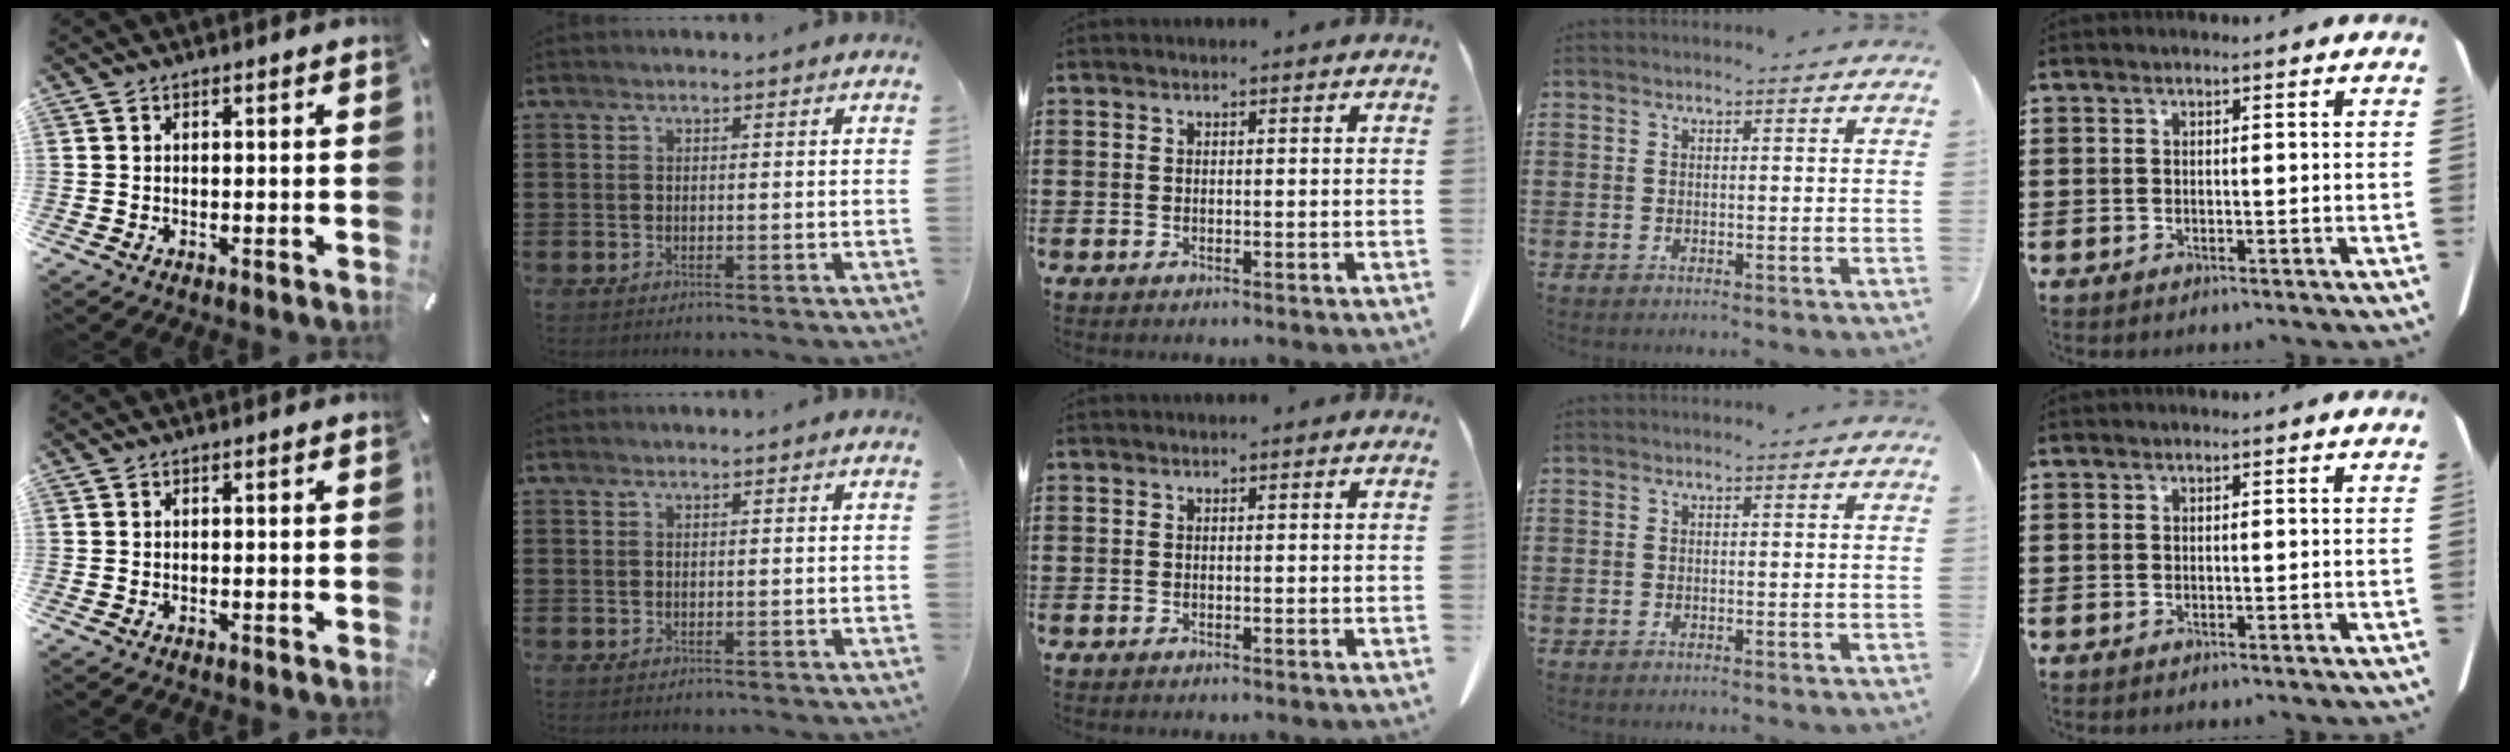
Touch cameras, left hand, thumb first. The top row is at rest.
{}